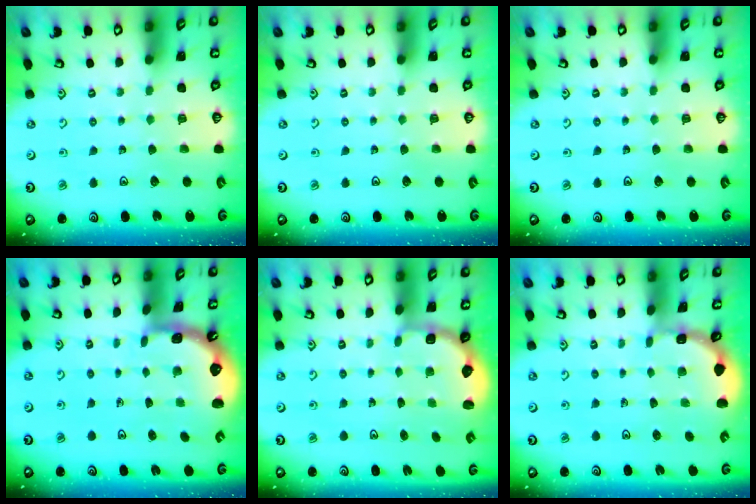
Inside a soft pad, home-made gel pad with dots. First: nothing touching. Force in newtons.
{"total": 0.0}
{"total": 0.0}
{"total": 1.4, "press": 1.4, "slide": 0.1}
{"total": 2.6, "press": 2.1, "slide": 1.5}
{"total": 1.1, "press": 1.1, "slide": 0.2}